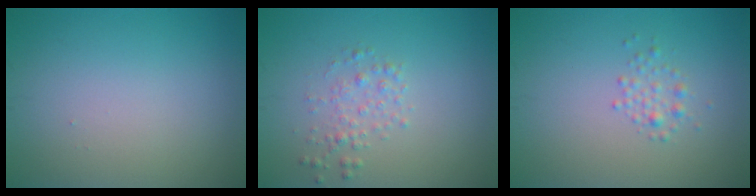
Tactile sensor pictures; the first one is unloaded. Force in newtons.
{"total": 1.6, "press": 1.6, "slide": 0.0}
{"total": 1.4, "press": 1.4, "slide": 0.1}